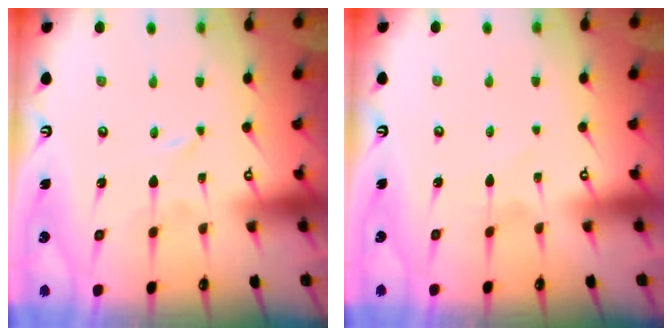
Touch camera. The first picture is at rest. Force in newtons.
{"total": 2.4, "press": 2.4, "slide": 0.2}